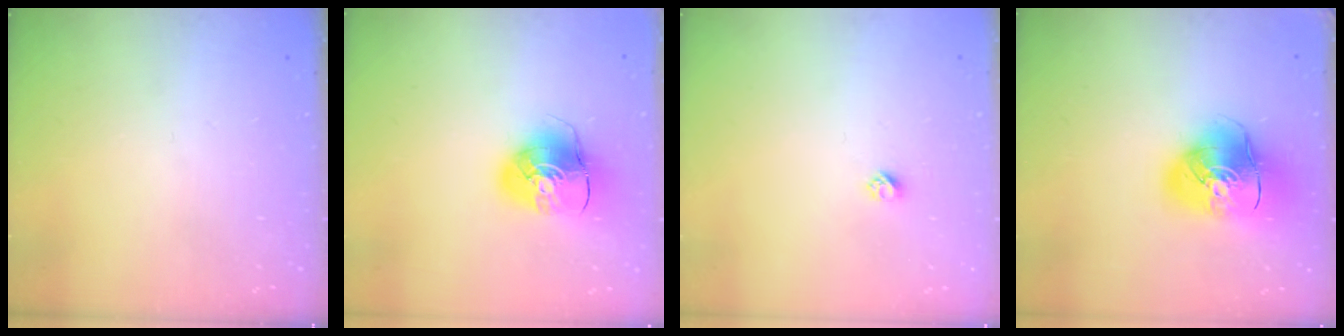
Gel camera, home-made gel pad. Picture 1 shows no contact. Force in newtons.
{"total": 8.9, "press": 8.9, "slide": 1.2}
{"total": 2.4, "press": 2.4, "slide": 0.2}
{"total": 15.6, "press": 15.5, "slide": 2.4}